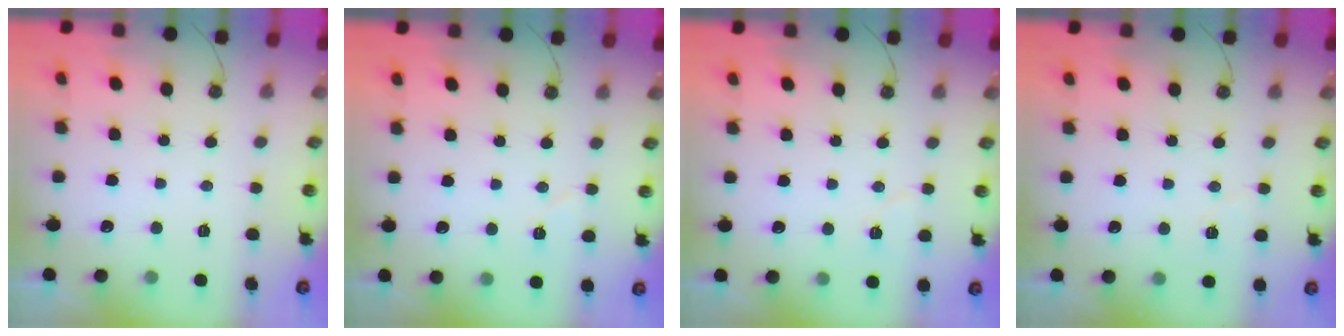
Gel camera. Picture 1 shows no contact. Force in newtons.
{"total": 3.9, "press": 3.9, "slide": 0.6}
{"total": 5.3, "press": 5.1, "slide": 1.4}
{"total": 3.8, "press": 3.1, "slide": 2.1}